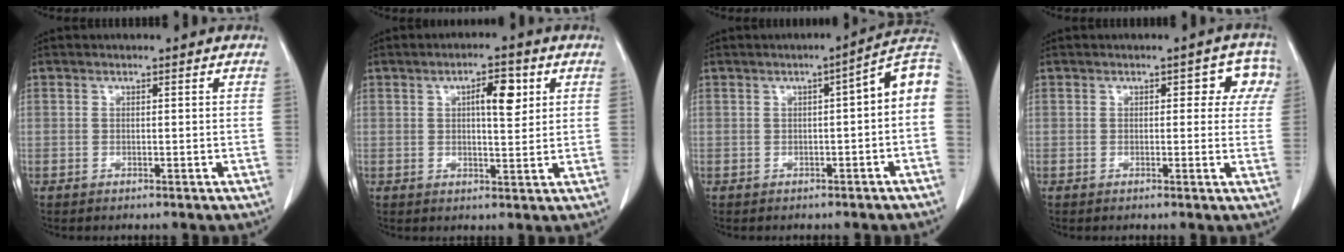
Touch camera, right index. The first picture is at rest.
{"total": 5.4, "force": [1.8, 1.6, 4.8], "torque": [-0.077, 0.003, 0.028]}
{"total": 7.4, "force": [-0.1, 1.2, 7.3], "torque": [-0.089, 0.026, -0.008]}
{"total": 4.8, "force": [1.6, 2.8, 3.5], "torque": [-0.017, 0.022, 0.011]}